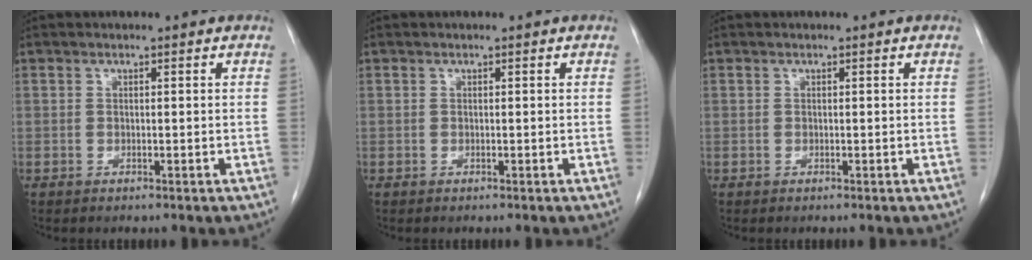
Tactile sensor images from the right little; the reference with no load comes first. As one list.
[{"total": 0.0}, {"total": 0.0}]